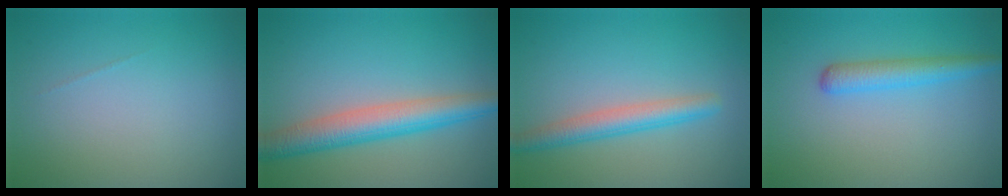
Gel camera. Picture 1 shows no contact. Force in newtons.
{"total": 5.6, "press": 5.6, "slide": 0.1}
{"total": 3.3, "press": 3.3, "slide": 0.1}
{"total": 2.8, "press": 2.8, "slide": 0.1}